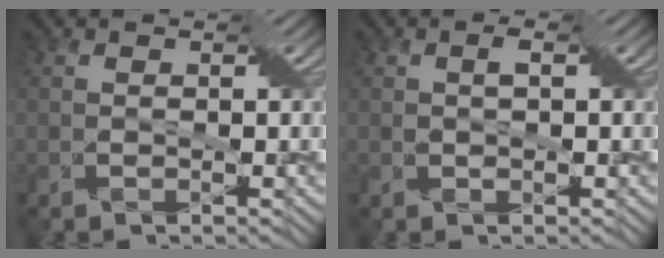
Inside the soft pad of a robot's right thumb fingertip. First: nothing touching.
{"total": 1.6, "force": [0.2, 0.5, 1.5], "torque": [-0.032, -0.001, 0.006]}